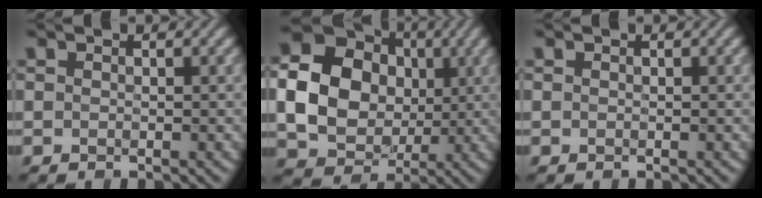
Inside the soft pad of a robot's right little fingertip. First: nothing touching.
{"total": 14.6, "force": [1.1, 13.1, 6.4], "torque": [-0.161, 0.018, 0.002]}
{"total": 0.0}